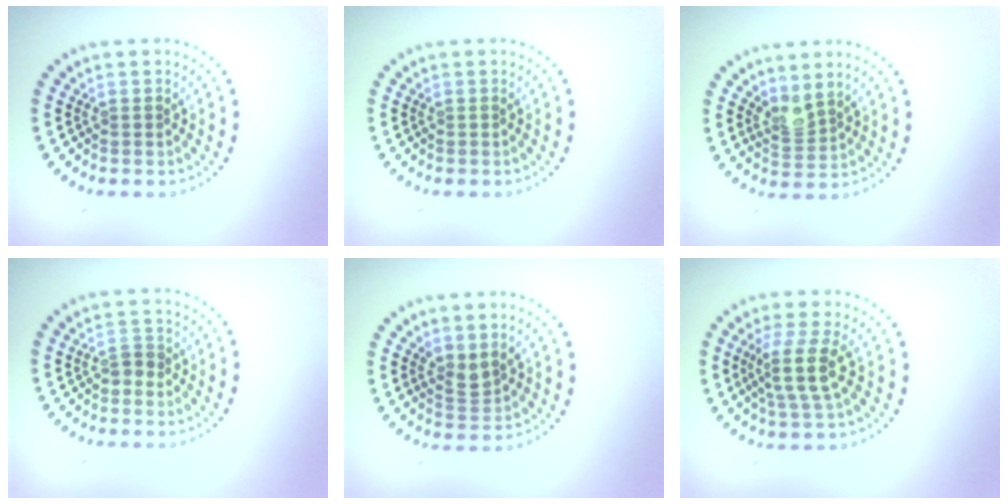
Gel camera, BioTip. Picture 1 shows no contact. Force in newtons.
{"total": 0.0}
{"total": 2.1, "press": 1.6, "slide": 1.4}
{"total": 1.2, "press": 1.0, "slide": 0.5}
{"total": 1.8, "press": 1.4, "slide": 1.2}
{"total": 3.5, "press": 2.9, "slide": 1.9}